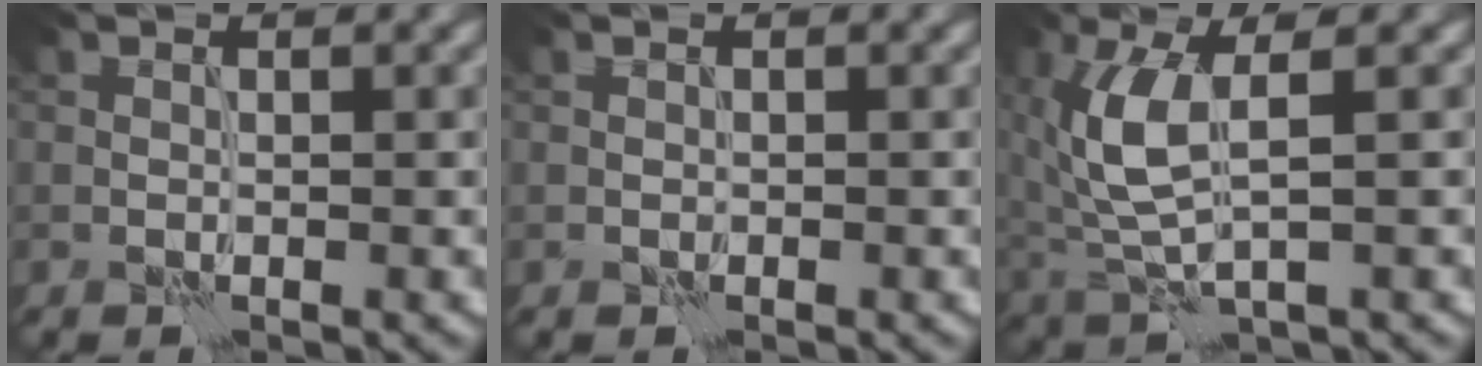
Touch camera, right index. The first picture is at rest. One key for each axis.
{"total": 0.0}
{"total": 5.7, "fx": 0.9, "fy": 2.3, "fz": 5.1, "tx": -0.137, "ty": -0.005, "tz": 0.023}